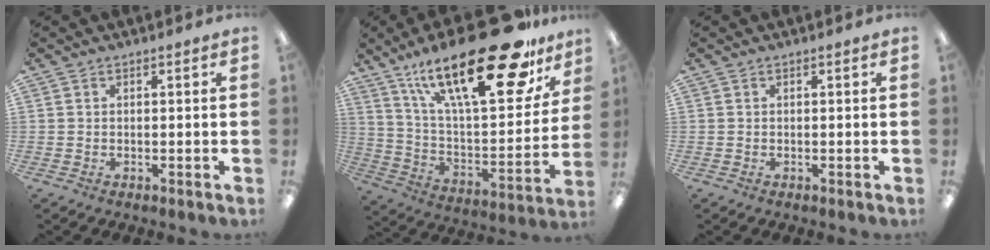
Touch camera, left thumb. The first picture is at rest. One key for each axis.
{"total": 31.7, "fx": 19.4, "fy": 10.7, "fz": 22.7, "tx": -0.364, "ty": -0.111, "tz": 0.321}
{"total": 0.0}